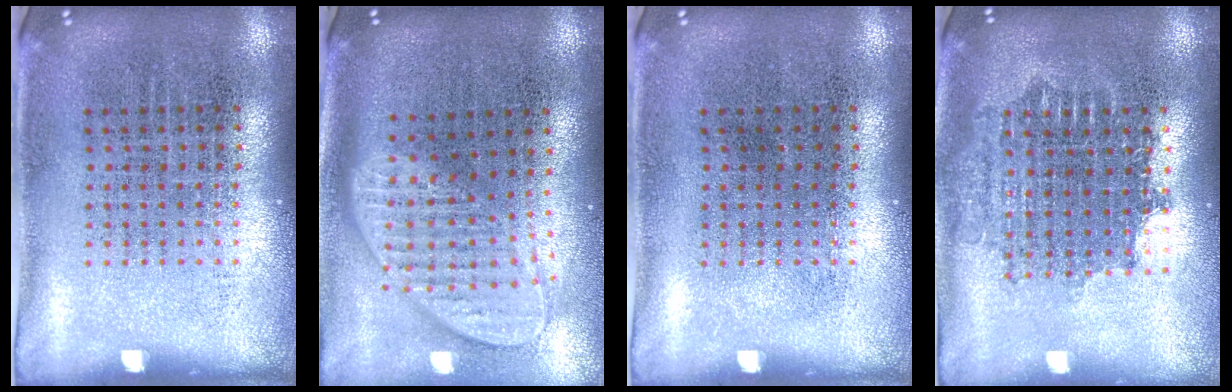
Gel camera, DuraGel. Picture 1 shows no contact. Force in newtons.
{"total": 2.0, "press": 1.5, "slide": 1.2}
{"total": 0.0}
{"total": 1.7, "press": 1.4, "slide": 1.0}